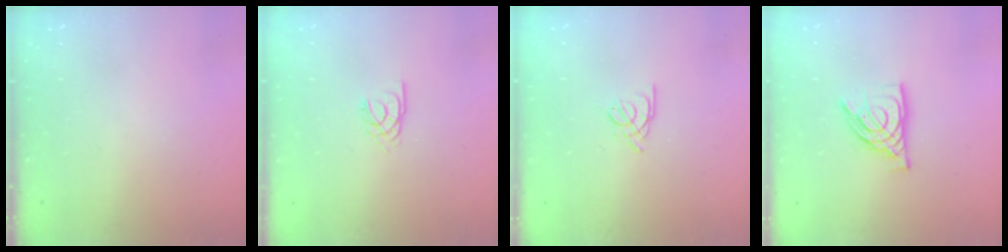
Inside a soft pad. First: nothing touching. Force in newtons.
{"total": 2.8, "press": 2.7, "slide": 0.3}
{"total": 2.5, "press": 2.5, "slide": 0.7}
{"total": 10.7, "press": 10.6, "slide": 1.2}